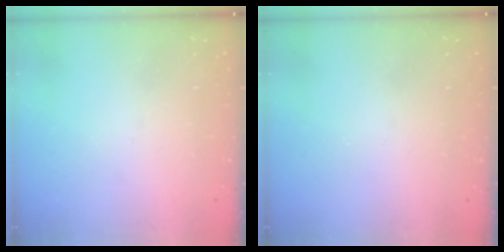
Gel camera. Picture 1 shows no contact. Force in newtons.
{"total": 2.2, "press": 2.1, "slide": 0.4}